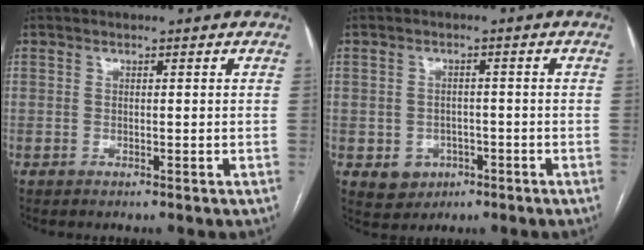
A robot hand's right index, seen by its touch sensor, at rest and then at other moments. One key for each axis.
{"total": 4.4, "fx": -1.6, "fy": 4.0, "fz": 1.2, "tx": -0.011, "ty": 0.006, "tz": -0.013}